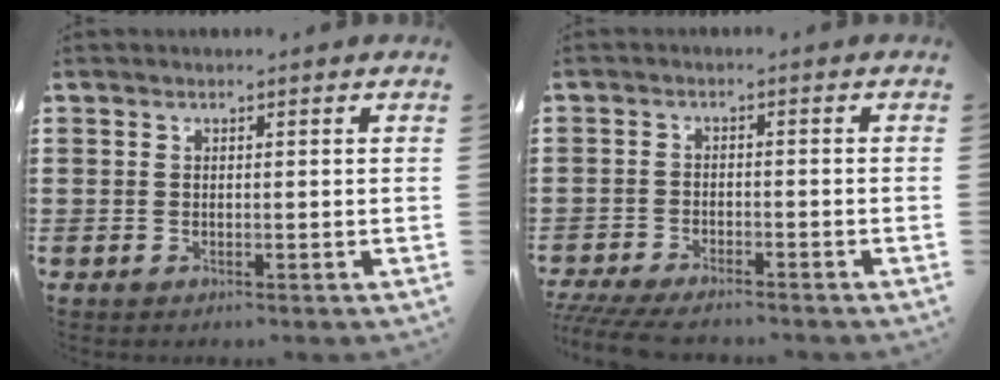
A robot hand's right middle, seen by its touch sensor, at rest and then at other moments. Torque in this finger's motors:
{"motor_torque": [2.14, 0.00, 0.45, 0.21]}